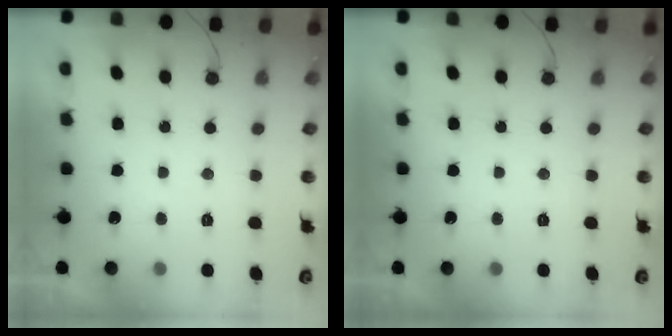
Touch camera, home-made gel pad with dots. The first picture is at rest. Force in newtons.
{"total": 0.0}